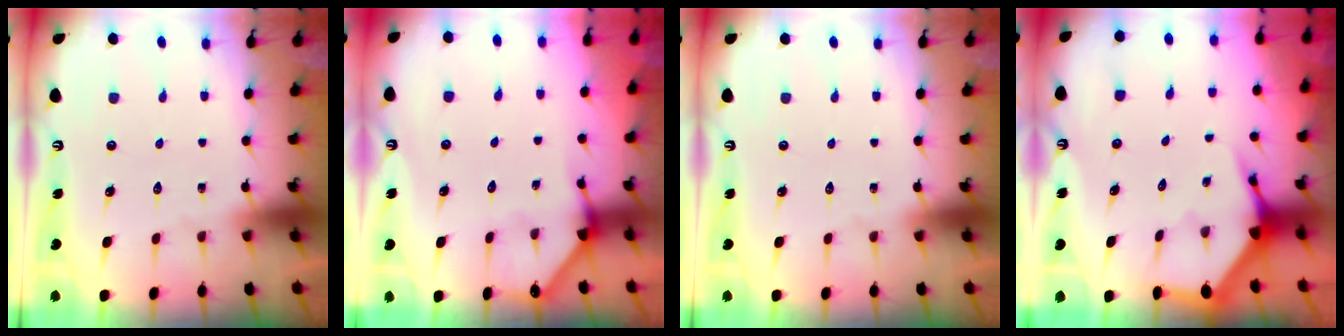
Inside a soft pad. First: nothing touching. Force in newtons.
{"total": 2.4, "press": 2.4, "slide": 0.2}
{"total": 0.0}
{"total": 3.7, "press": 3.6, "slide": 0.5}